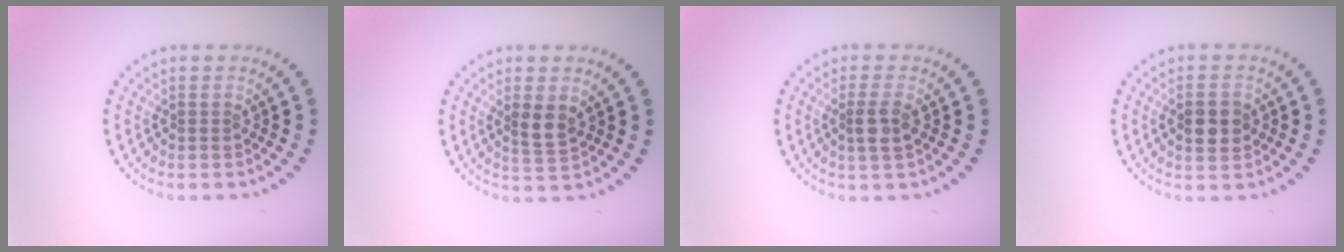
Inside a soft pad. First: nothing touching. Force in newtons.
{"total": 2.0, "press": 1.8, "slide": 0.9}
{"total": 2.0, "press": 1.8, "slide": 0.9}
{"total": 3.3, "press": 3.3, "slide": 0.1}